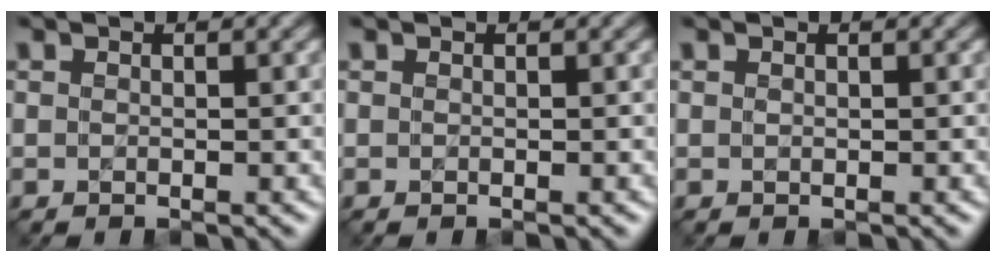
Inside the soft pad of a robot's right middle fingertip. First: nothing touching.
{"total": 0.0}
{"total": 0.0}